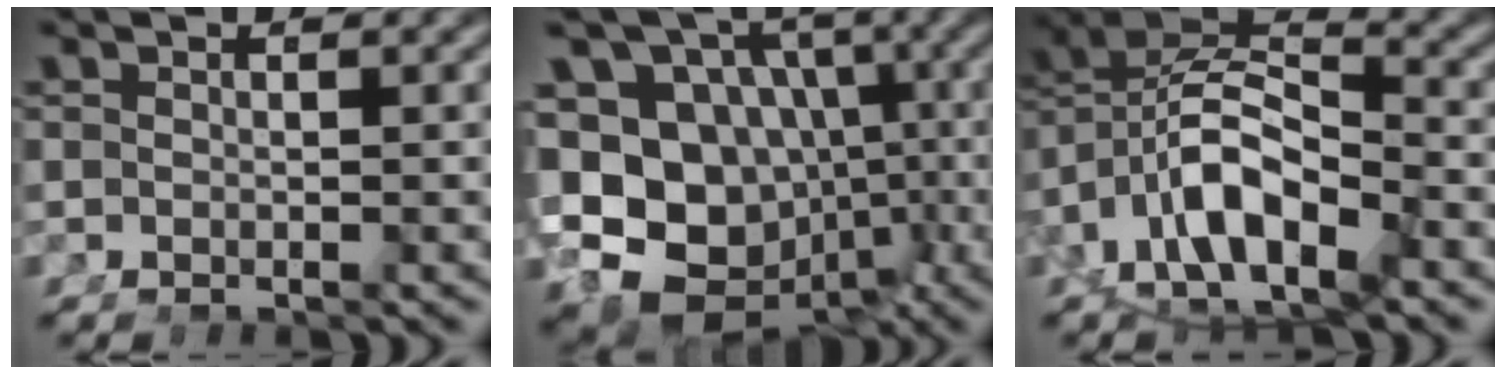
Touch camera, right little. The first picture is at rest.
{"total": 21.6, "force": [-4.7, 18.1, 10.9], "torque": [-0.231, -0.096, -0.058]}
{"total": 12.4, "force": [-2.0, 9.2, 8.1], "torque": [-0.163, -0.048, -0.025]}